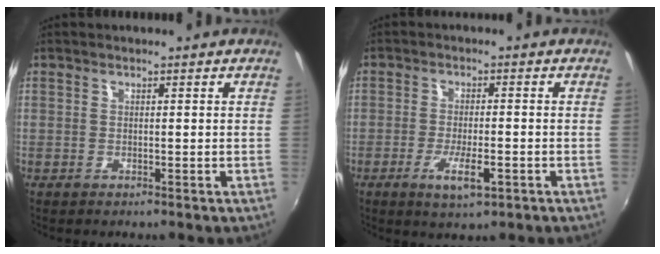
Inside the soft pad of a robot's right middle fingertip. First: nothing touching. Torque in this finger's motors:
{"motor_torque": [1.10, -1.04, 0.21, 0.13]}